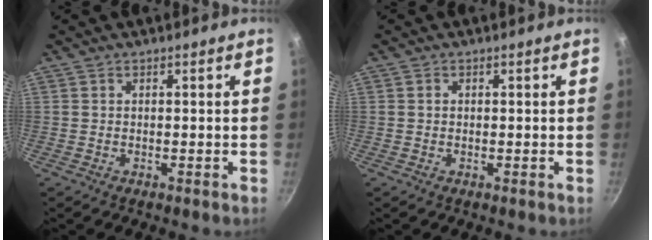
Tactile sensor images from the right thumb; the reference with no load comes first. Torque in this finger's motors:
{"motor_torque": [-0.43, 0.06, 0.01, 1.00, 0.01]}